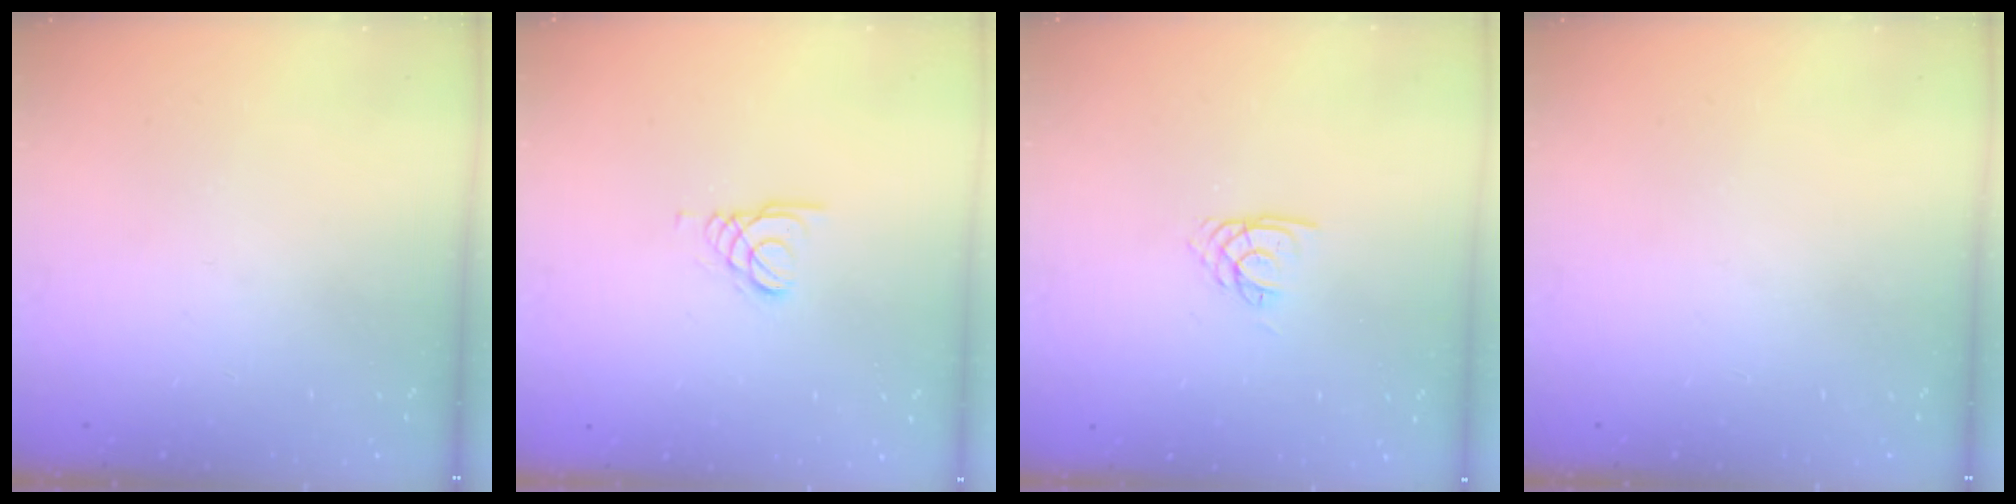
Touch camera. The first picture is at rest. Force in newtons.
{"total": 1.5, "press": 1.5, "slide": 0.1}
{"total": 1.9, "press": 1.9, "slide": 0.2}
{"total": 0.0}